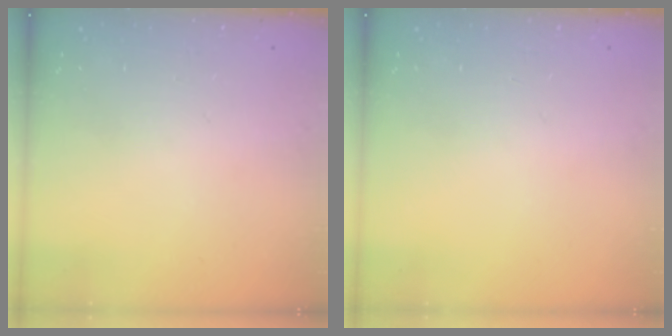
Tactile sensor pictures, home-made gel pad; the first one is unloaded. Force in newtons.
{"total": 0.0}